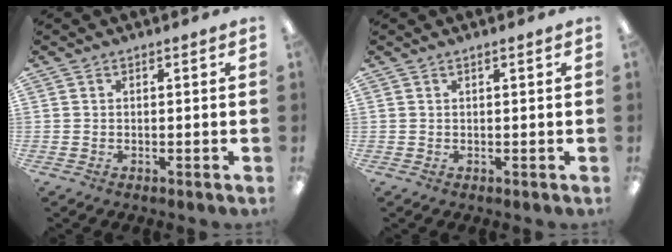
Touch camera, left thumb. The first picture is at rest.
{"total": 0.7, "force": [0.4, 0.1, 0.6], "torque": [-0.011, 0.001, 0.007]}